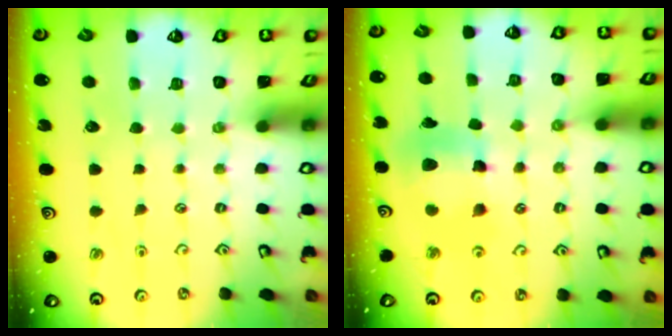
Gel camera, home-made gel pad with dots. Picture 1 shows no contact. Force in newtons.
{"total": 11.6, "press": 11.5, "slide": 1.2}